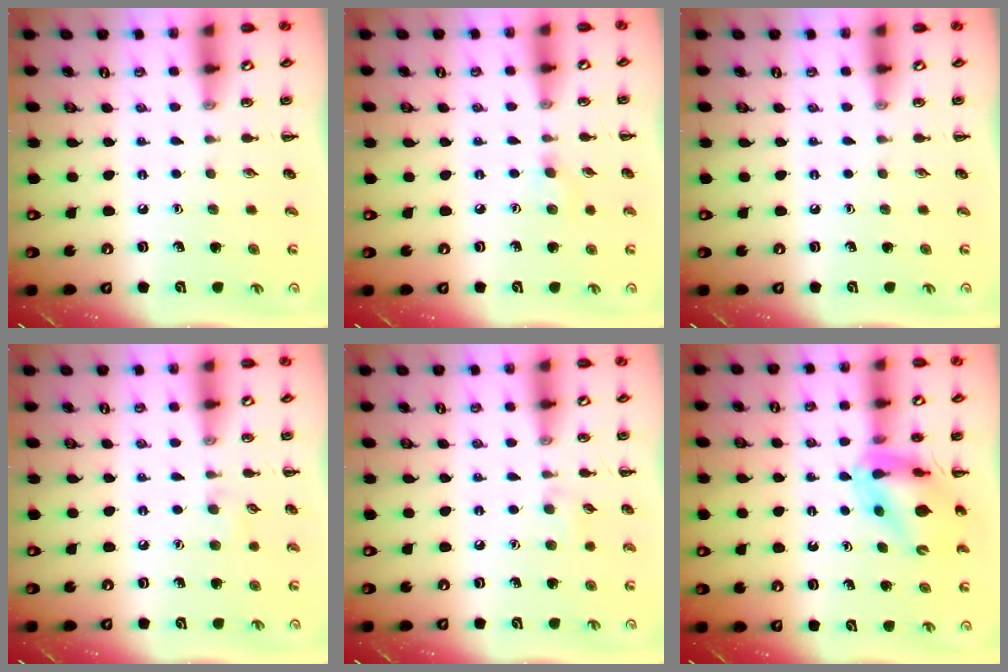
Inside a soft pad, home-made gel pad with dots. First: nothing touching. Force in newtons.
{"total": 4.5, "press": 4.1, "slide": 1.7}
{"total": 0.0}
{"total": 4.1, "press": 3.7, "slide": 1.6}
{"total": 4.8, "press": 4.4, "slide": 1.7}
{"total": 12.4, "press": 11.9, "slide": 3.5}